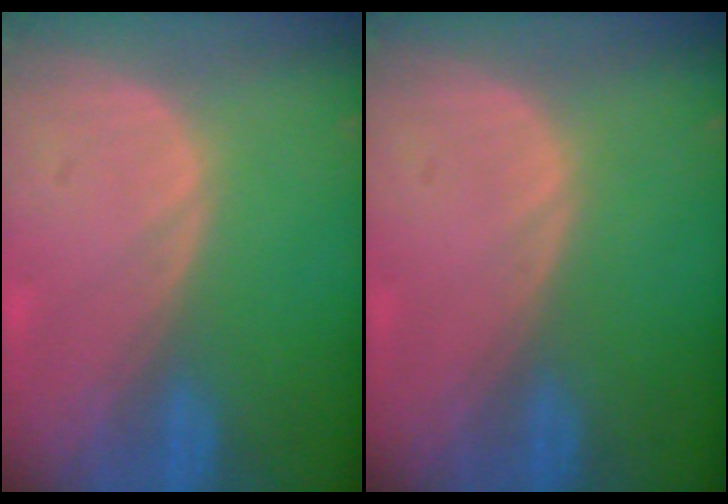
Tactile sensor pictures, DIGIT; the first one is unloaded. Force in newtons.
{"total": 0.0}